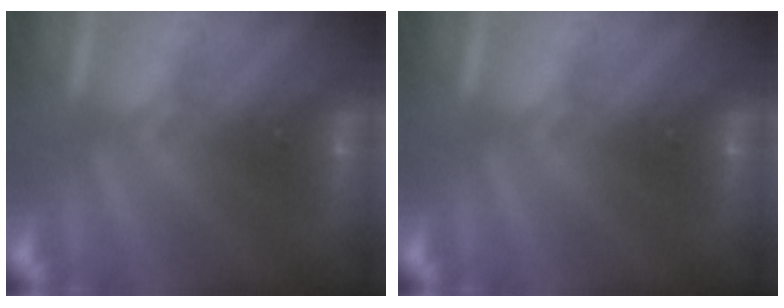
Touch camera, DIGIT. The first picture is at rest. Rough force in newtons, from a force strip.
{"total": 0.0}